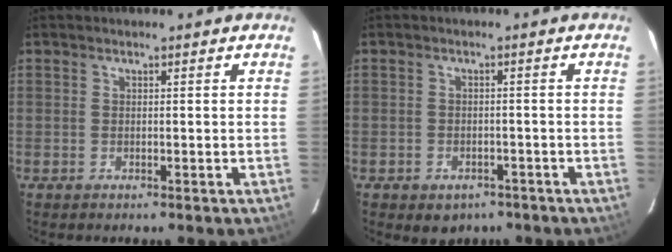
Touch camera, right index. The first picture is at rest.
{"total": 5.4, "force": [-3.4, 3.7, 1.8], "torque": [-0.038, 0.002, -0.034]}